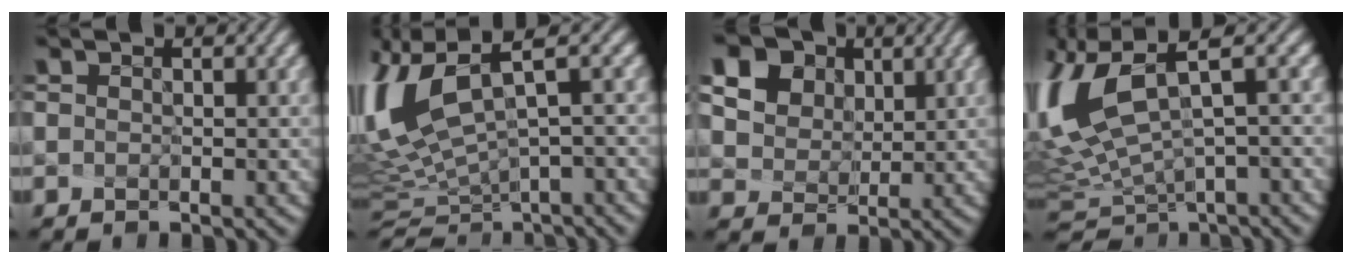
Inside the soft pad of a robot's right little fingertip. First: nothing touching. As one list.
[{"total": 7.0, "force": [0.4, 2.4, 6.6], "torque": [-0.173, -0.033, 0.037]}, {"total": 17.2, "force": [8.5, 13.5, 6.4], "torque": [-0.206, 0.009, 0.167]}, {"total": 6.9, "force": [1.0, 2.7, 6.3], "torque": [-0.178, -0.034, 0.051]}]